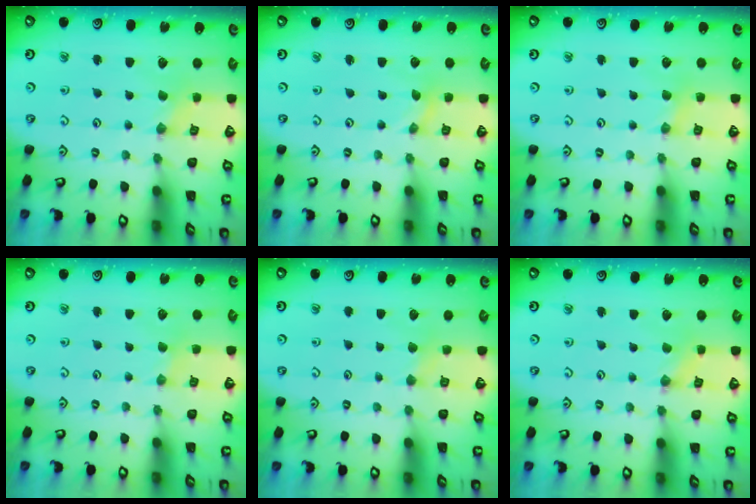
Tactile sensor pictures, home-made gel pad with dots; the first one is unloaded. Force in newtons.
{"total": 0.0}
{"total": 2.4, "press": 2.4, "slide": 0.5}
{"total": 1.2, "press": 1.2, "slide": 0.2}
{"total": 2.5, "press": 2.5, "slide": 0.4}
{"total": 0.9, "press": 0.9, "slide": 0.2}